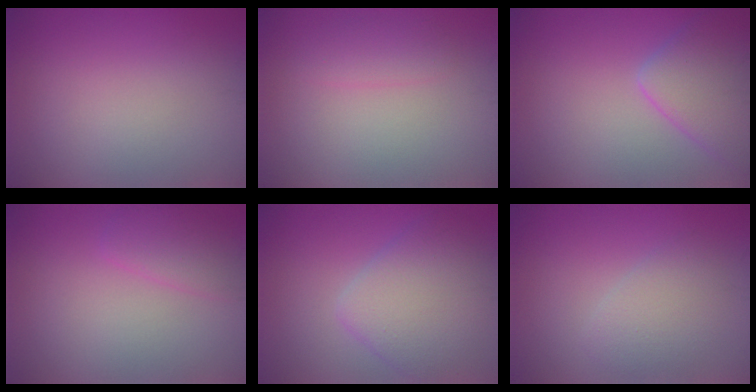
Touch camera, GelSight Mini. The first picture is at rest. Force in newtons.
{"total": 1.6, "press": 1.6, "slide": 0.0}
{"total": 5.3, "press": 5.3, "slide": 0.4}
{"total": 2.4, "press": 2.4, "slide": 0.2}
{"total": 5.9, "press": 5.9, "slide": 0.4}
{"total": 2.6, "press": 2.6, "slide": 0.2}